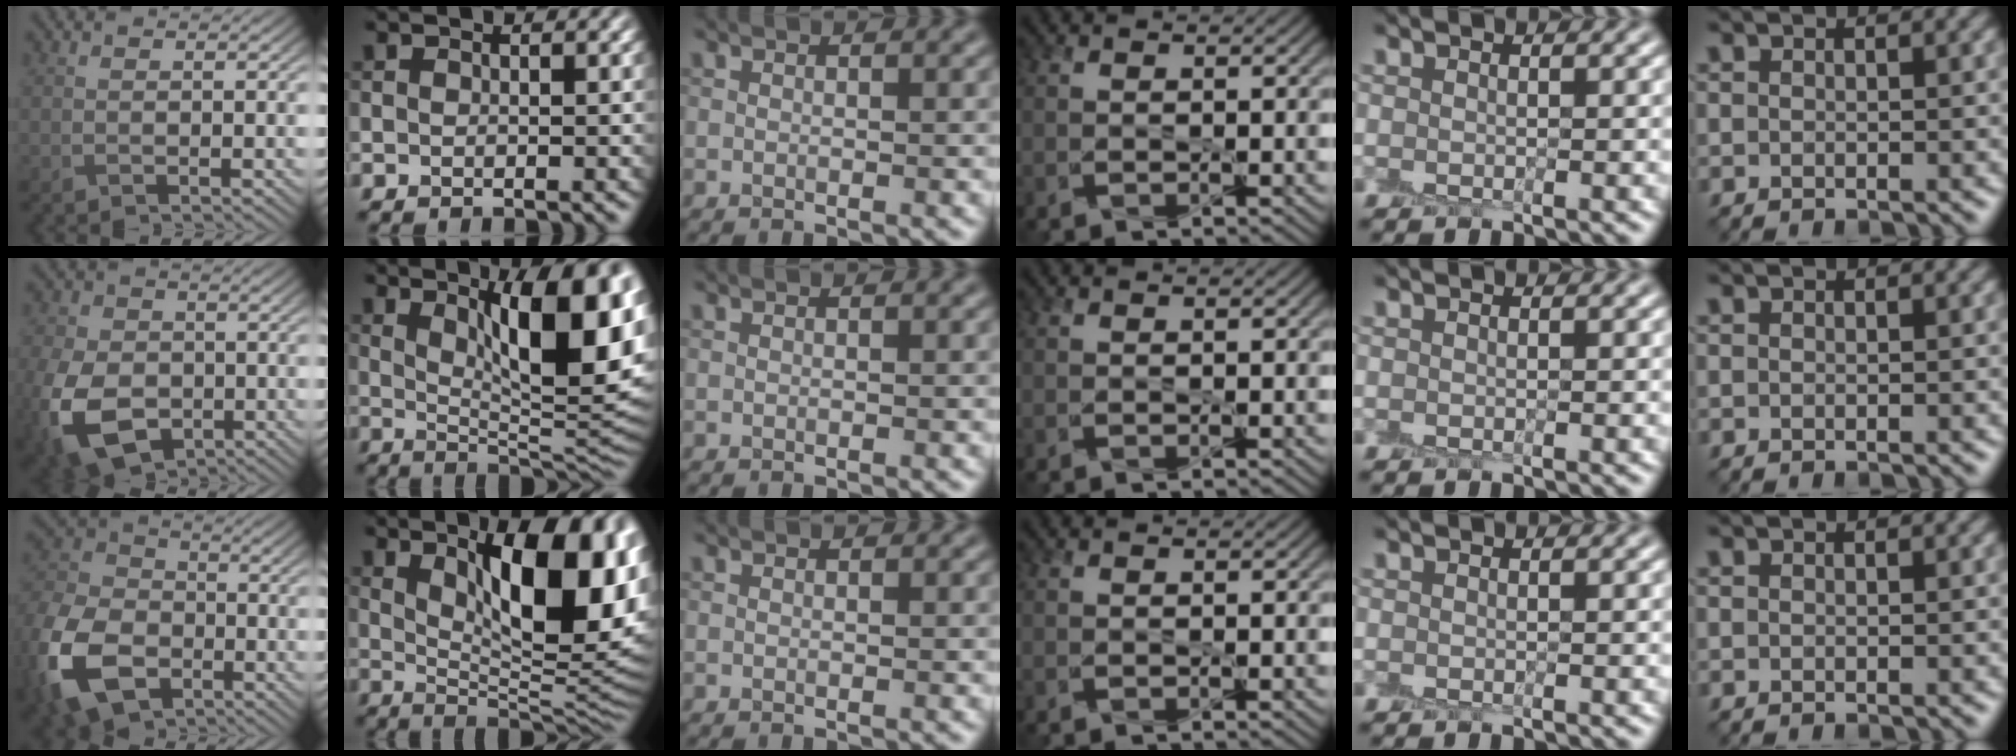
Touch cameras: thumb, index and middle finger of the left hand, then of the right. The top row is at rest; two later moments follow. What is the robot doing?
{"motion": "peel", "object": "postage stamp"}